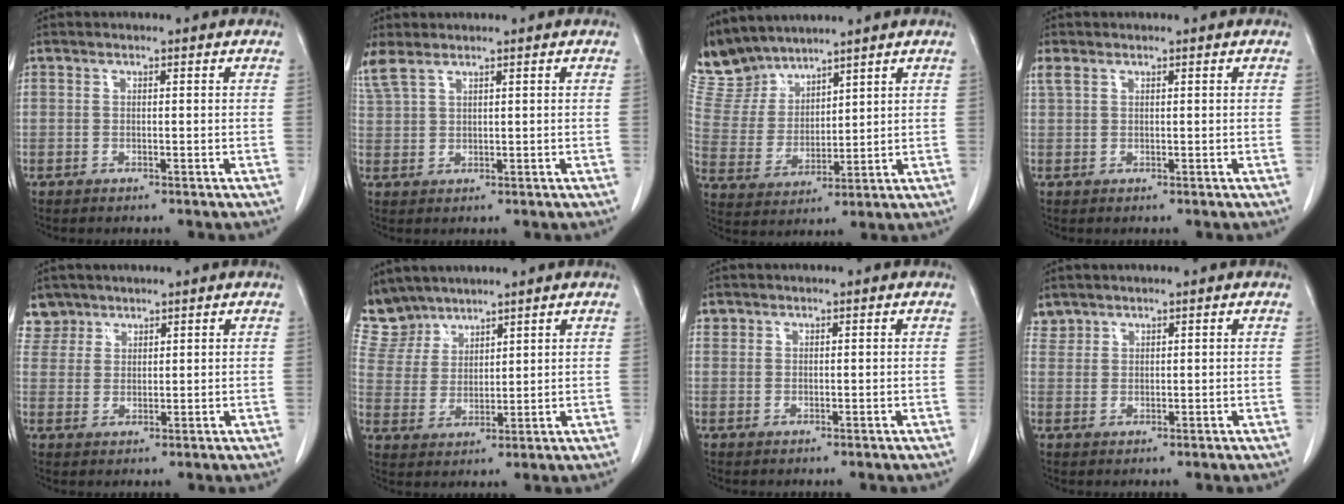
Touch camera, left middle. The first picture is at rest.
{"total": 3.8, "force": [3.1, 1.0, 1.9], "torque": [-0.059, 0.018, 0.076]}
{"total": 8.6, "force": [8.3, 2.2, 0.7], "torque": [-0.034, 0.015, 0.188]}
{"total": 1.5, "force": [1.0, 0.8, 0.8], "torque": [-0.028, 0.015, 0.025]}
{"total": 3.7, "force": [3.0, 2.1, -0.7], "torque": [0.021, 0.003, 0.059]}
{"total": 7.8, "force": [7.2, 3.1, 0.0], "torque": [-0.007, 0.009, 0.157]}
{"total": 0.9, "force": [0.6, 0.6, 0.0], "torque": [0.005, 0.005, 0.009]}
{"total": 1.9, "force": [1.7, 0.8, -0.4], "torque": [0.010, 0.007, 0.032]}